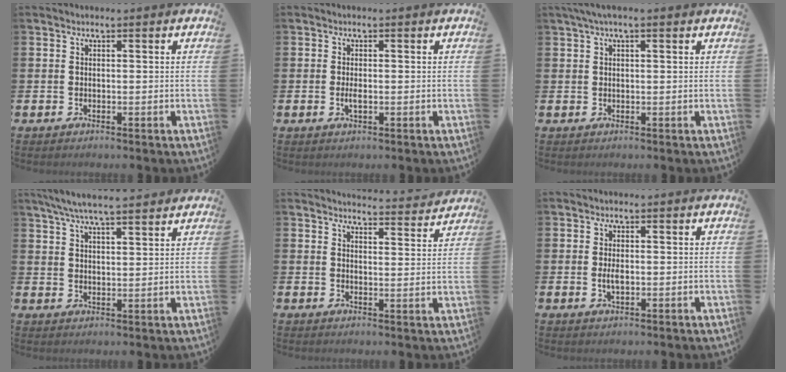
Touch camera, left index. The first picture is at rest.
{"total": 1.3, "force": [-0.2, 0.4, 1.2], "torque": [-0.025, 0.001, -0.003]}
{"total": 2.0, "force": [1.3, 0.3, 1.6], "torque": [-0.031, 0.005, 0.022]}
{"total": 6.3, "force": [5.8, 0.5, 2.3], "torque": [-0.060, -0.018, 0.106]}
{"total": 4.1, "force": [4.1, 0.0, 0.3], "torque": [-0.002, -0.035, 0.071]}
{"total": 1.9, "force": [0.0, 0.8, 1.7], "torque": [-0.027, 0.000, -0.002]}